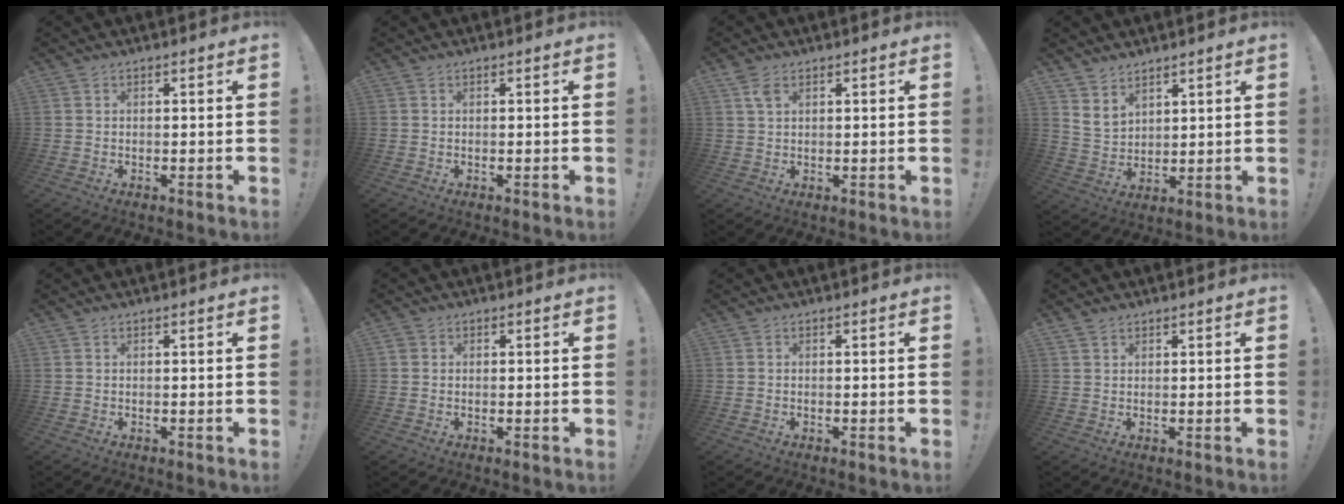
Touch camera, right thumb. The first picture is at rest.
{"total": 0.0}
{"total": 3.8, "force": [2.0, 1.9, 2.5], "torque": [-0.046, -0.003, 0.037]}
{"total": 6.3, "force": [4.9, 3.8, 1.4], "torque": [-0.028, -0.037, 0.096]}
{"total": 0.0}
{"total": 1.1, "force": [0.4, 1.0, 0.2], "torque": [-0.003, 0.002, 0.007]}
{"total": 0.0}
{"total": 1.6, "force": [1.3, 0.9, 0.4], "torque": [-0.005, -0.004, 0.024]}